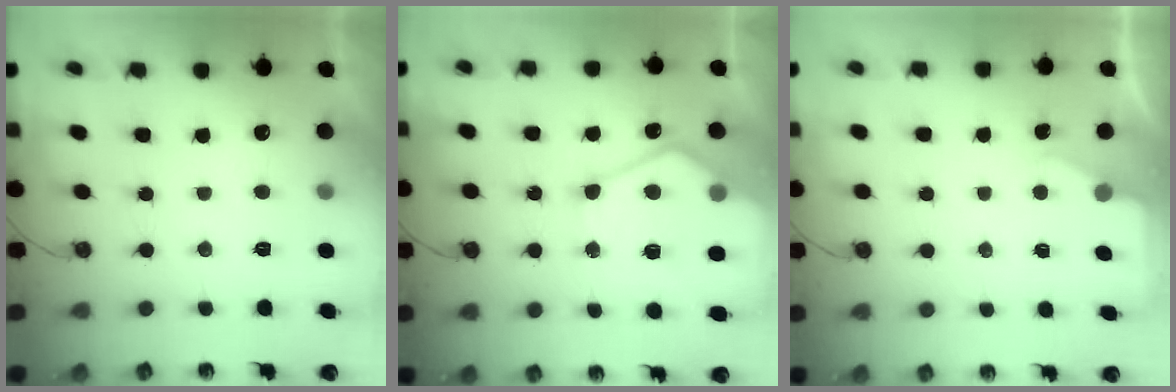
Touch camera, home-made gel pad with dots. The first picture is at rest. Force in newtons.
{"total": 17.2, "press": 17.1, "slide": 1.8}
{"total": 2.1, "press": 2.1, "slide": 0.3}